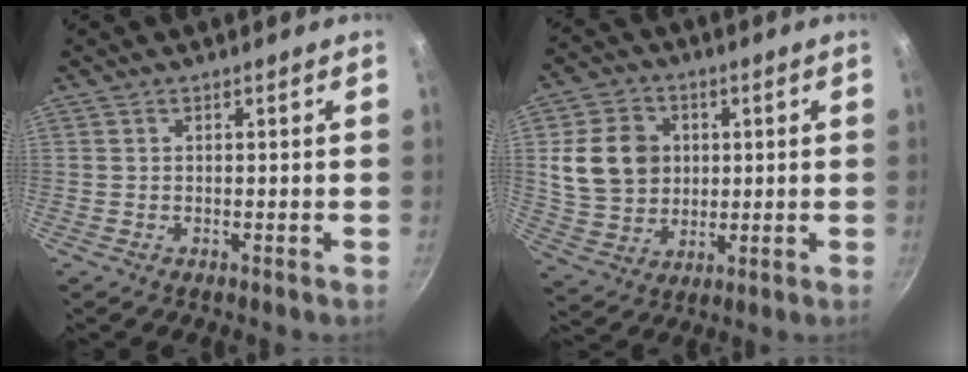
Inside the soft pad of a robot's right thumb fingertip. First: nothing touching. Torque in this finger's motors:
{"motor_torque": [0.77, 2.71, 0.64, 0.05, 0.09]}